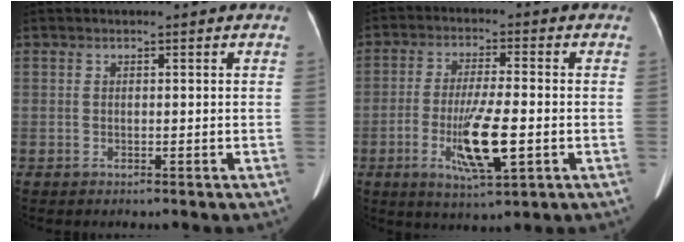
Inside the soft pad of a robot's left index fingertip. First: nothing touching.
{"total": 9.6, "force": [-2.7, 1.5, 9.1], "torque": [-0.174, -0.018, -0.045]}